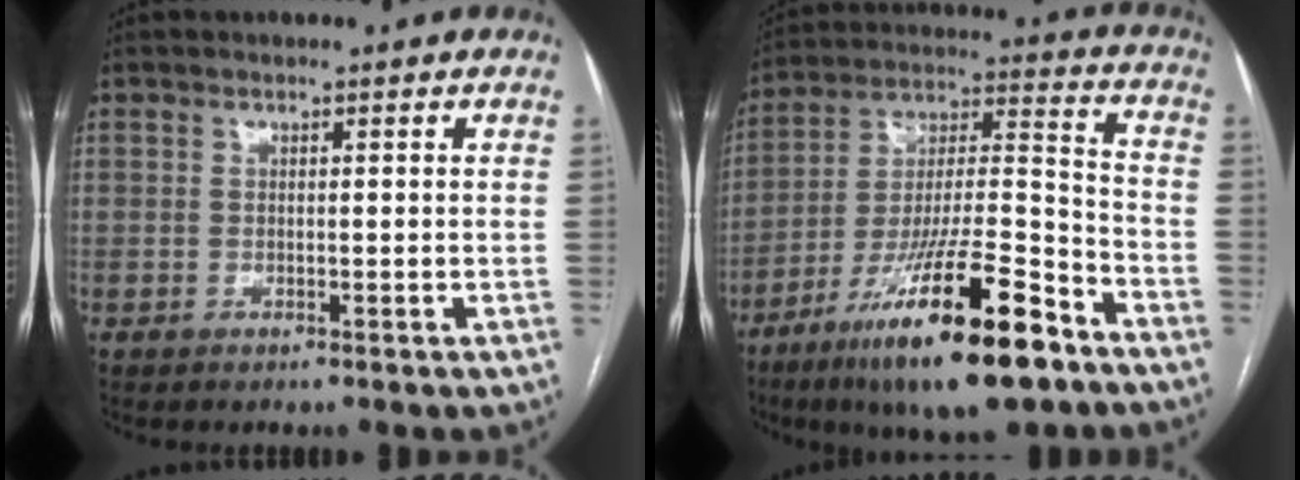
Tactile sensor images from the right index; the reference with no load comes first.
{"total": 22.3, "force": [-13.7, 3.2, 17.3], "torque": [-0.299, -0.025, -0.233]}